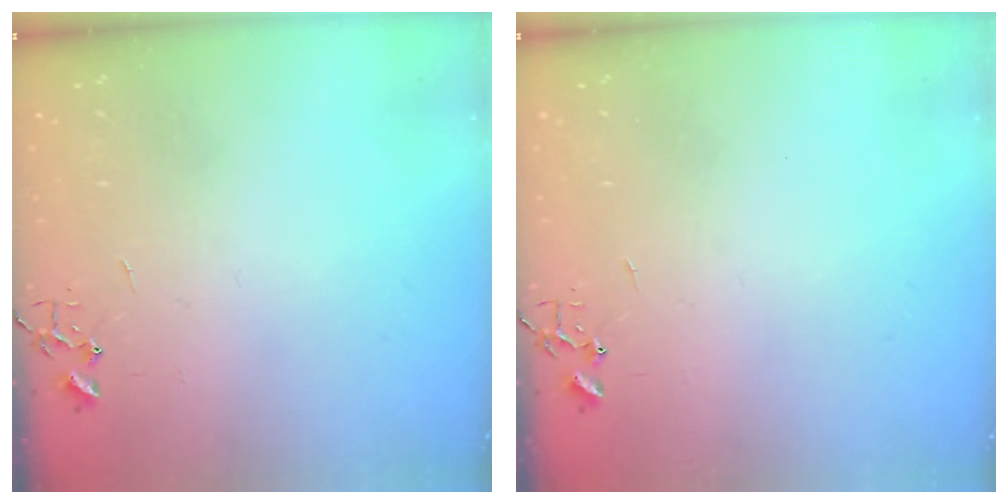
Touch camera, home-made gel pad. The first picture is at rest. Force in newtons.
{"total": 0.0}